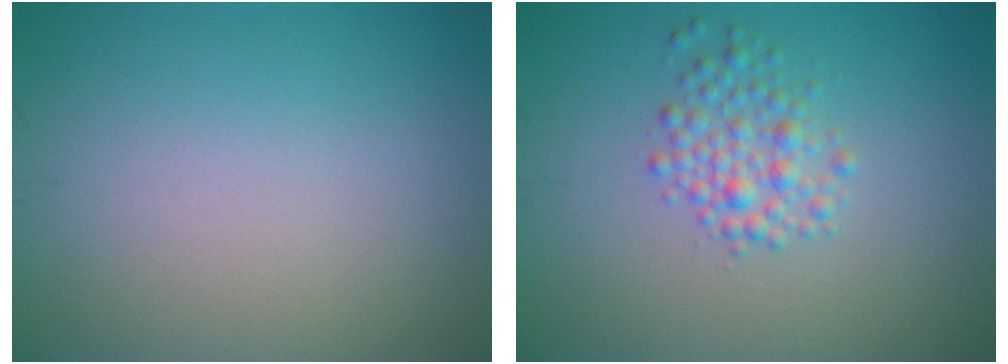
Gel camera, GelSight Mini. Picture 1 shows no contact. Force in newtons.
{"total": 2.6, "press": 2.6, "slide": 0.0}